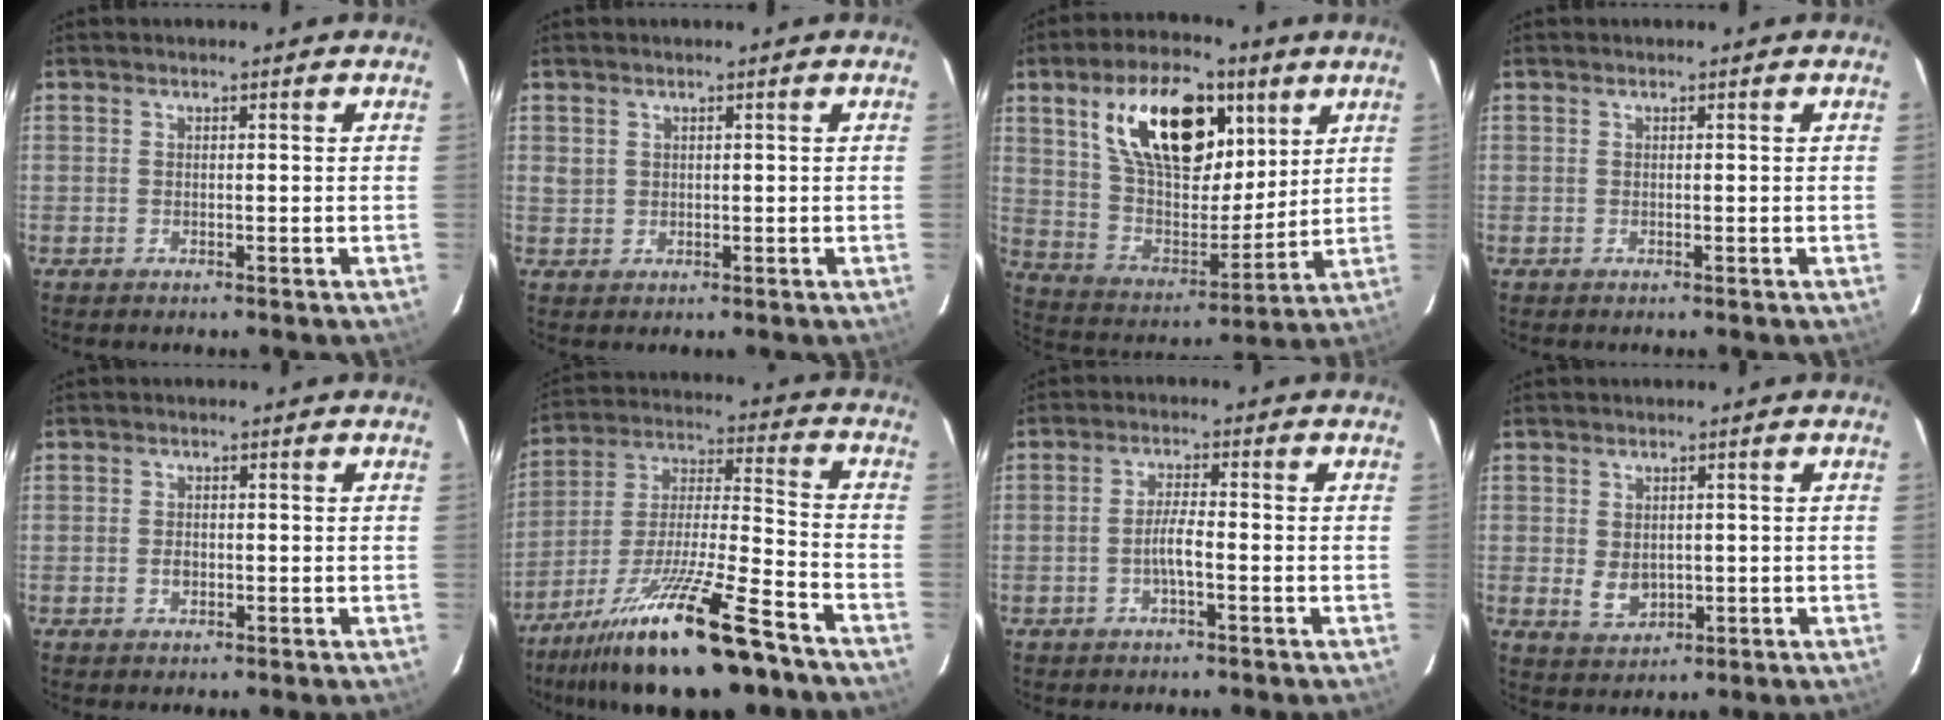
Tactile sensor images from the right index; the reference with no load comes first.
{"total": 1.5, "force": [0.6, 1.3, 0.3], "torque": [-0.004, 0.006, 0.013]}
{"total": 20.7, "force": [9.5, 10.6, 15.1], "torque": [-0.270, 0.016, 0.175]}
{"total": 0.0}
{"total": 1.5, "force": [-0.4, 1.2, 0.9], "torque": [-0.017, 0.002, -0.008]}
{"total": 21.6, "force": [-16.3, 2.7, 13.8], "torque": [-0.253, -0.027, -0.274]}
{"total": 3.4, "force": [-1.4, 0.3, 3.0], "torque": [-0.061, 0.004, -0.027]}
{"total": 4.2, "force": [-0.1, 3.3, 2.7], "torque": [-0.048, -0.004, 0.007]}